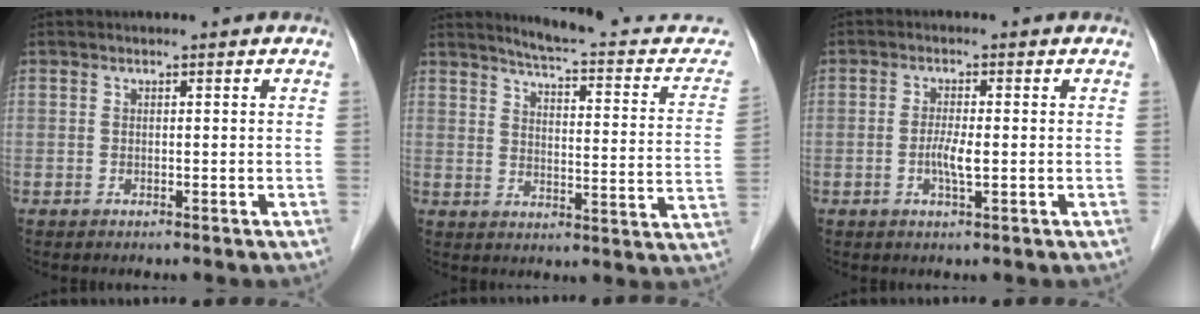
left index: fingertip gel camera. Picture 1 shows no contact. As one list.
[{"total": 15.6, "force": [14.0, 2.3, 6.4], "torque": [-0.076, -0.037, 0.156]}, {"total": 2.8, "force": [-0.5, 0.3, 2.8], "torque": [-0.058, -0.003, -0.010]}]